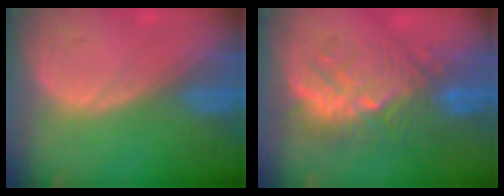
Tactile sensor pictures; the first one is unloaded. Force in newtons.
{"total": 9.1, "press": 9.0, "slide": 1.7}